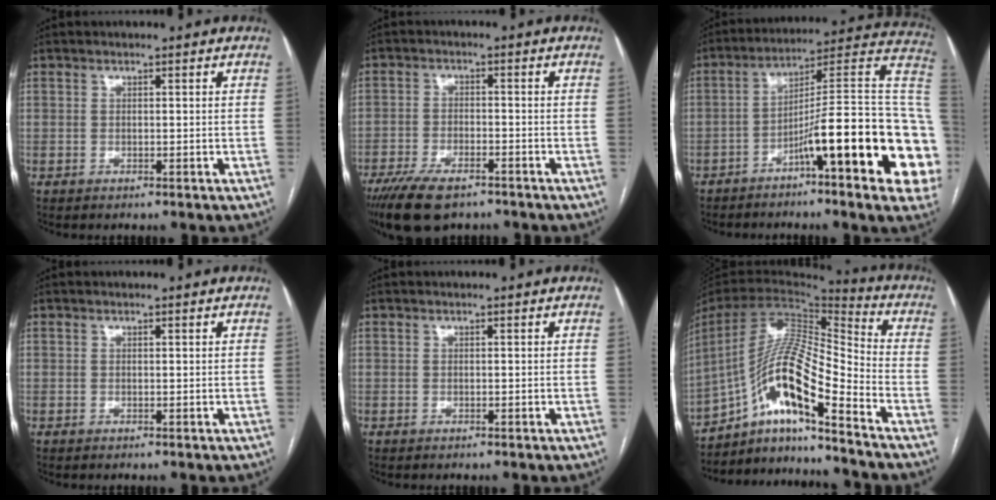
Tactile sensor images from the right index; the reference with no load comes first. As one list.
[{"total": 9.6, "force": [-7.1, 3.2, 5.5], "torque": [-0.098, -0.014, -0.121]}, {"total": 23.5, "force": [-7.1, 2.0, 22.3], "torque": [-0.226, 0.033, -0.104]}, {"total": 0.0}, {"total": 0.0}, {"total": 16.3, "force": [-10.4, 1.1, 12.6], "torque": [-0.243, 0.011, -0.186]}]